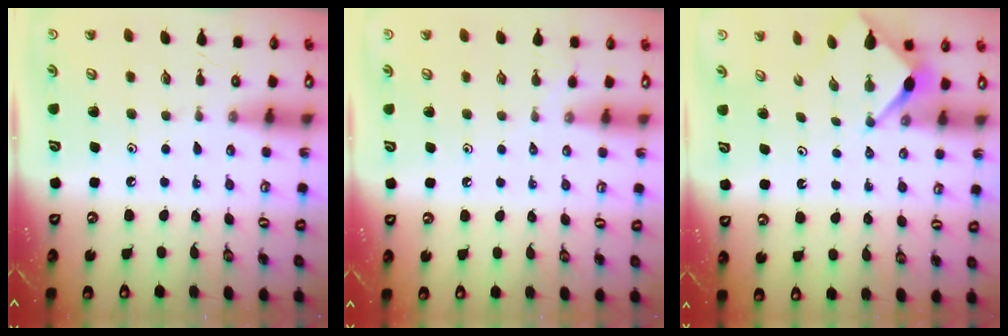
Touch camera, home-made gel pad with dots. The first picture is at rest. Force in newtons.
{"total": 2.1, "press": 2.1, "slide": 0.4}
{"total": 3.6, "press": 3.6, "slide": 0.7}